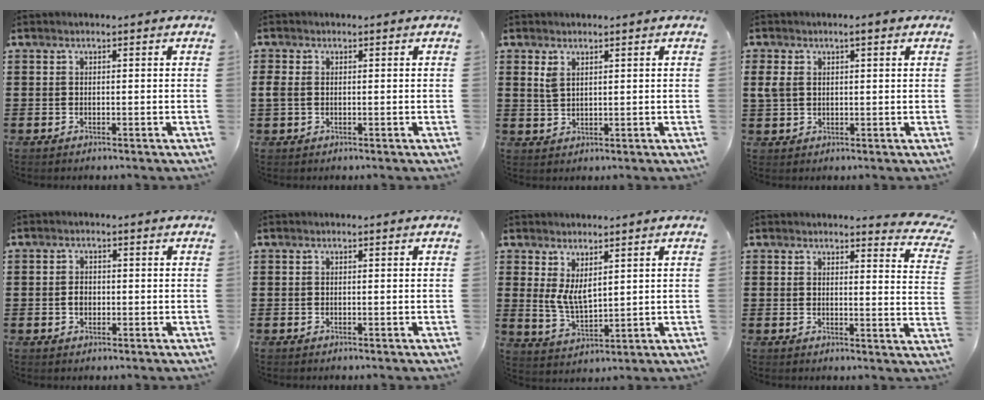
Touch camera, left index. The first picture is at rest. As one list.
[{"total": 1.7, "force": [-0.1, 1.2, 1.2], "torque": [-0.042, 0.000, -0.008]}, {"total": 2.1, "force": [1.2, 1.1, 1.4], "torque": [-0.032, 0.004, 0.021]}, {"total": 3.2, "force": [1.1, 1.6, 2.6], "torque": [-0.064, 0.005, 0.016]}, {"total": 1.9, "force": [-0.2, 1.4, 1.3], "torque": [-0.028, 0.006, -0.007]}, {"total": 0.0}, {"total": 5.3, "force": [2.4, 2.3, 4.1], "torque": [-0.091, -0.005, 0.042]}, {"total": 3.1, "force": [3.0, 0.0, 0.7], "torque": [-0.013, -0.020, 0.051]}]